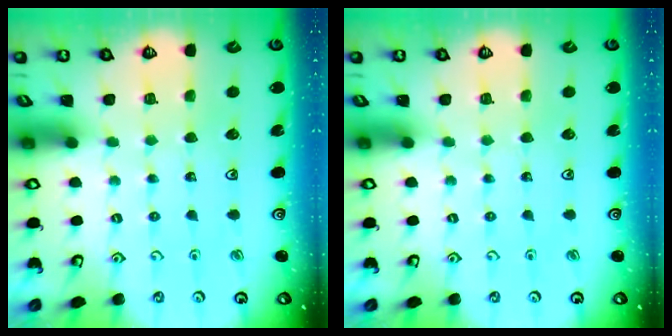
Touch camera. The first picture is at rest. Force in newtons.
{"total": 0.0}